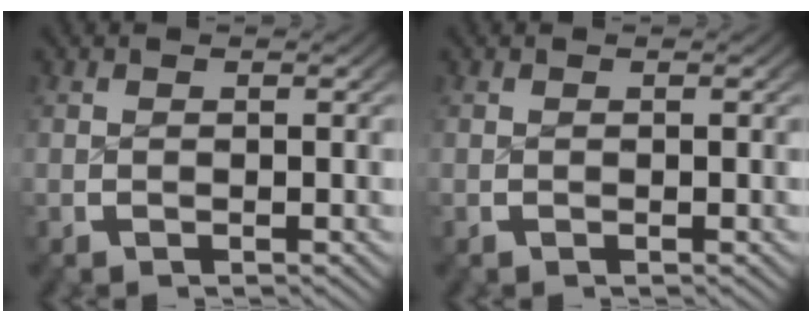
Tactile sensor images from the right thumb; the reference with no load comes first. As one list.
[{"total": 0.0}]